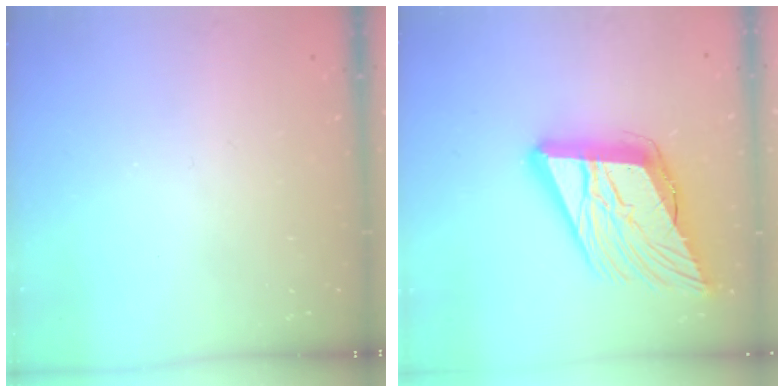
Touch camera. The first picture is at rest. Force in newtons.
{"total": 23.3, "press": 22.8, "slide": 5.1}